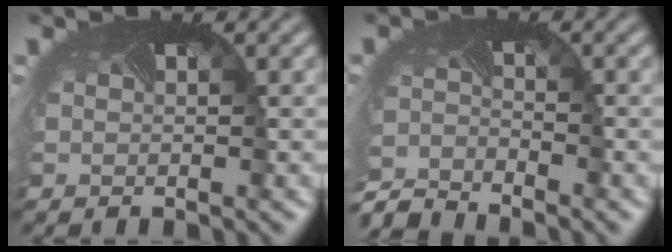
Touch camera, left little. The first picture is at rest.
{"total": 4.5, "force": [-4.5, 0.2, 0.1], "torque": [-0.016, -0.022, -0.092]}